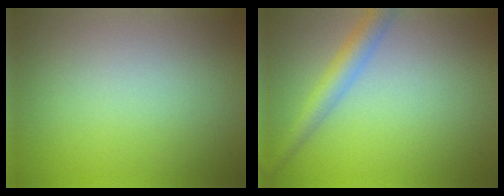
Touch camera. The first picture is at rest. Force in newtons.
{"total": 3.0, "press": 3.0, "slide": 0.1}